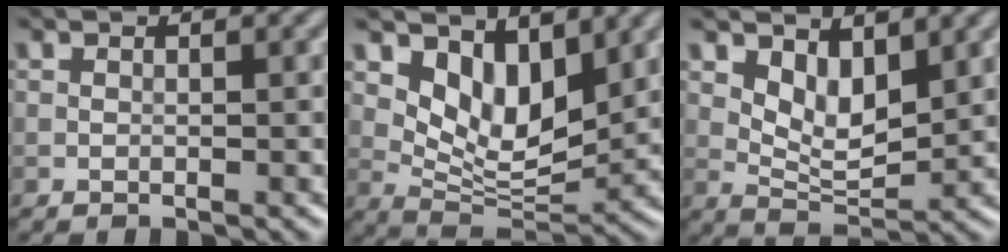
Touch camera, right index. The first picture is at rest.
{"total": 5.5, "force": [2.9, 2.8, 3.8], "torque": [-0.068, -0.020, 0.055]}
{"total": 3.8, "force": [1.8, 2.0, 2.8], "torque": [-0.052, -0.012, 0.036]}